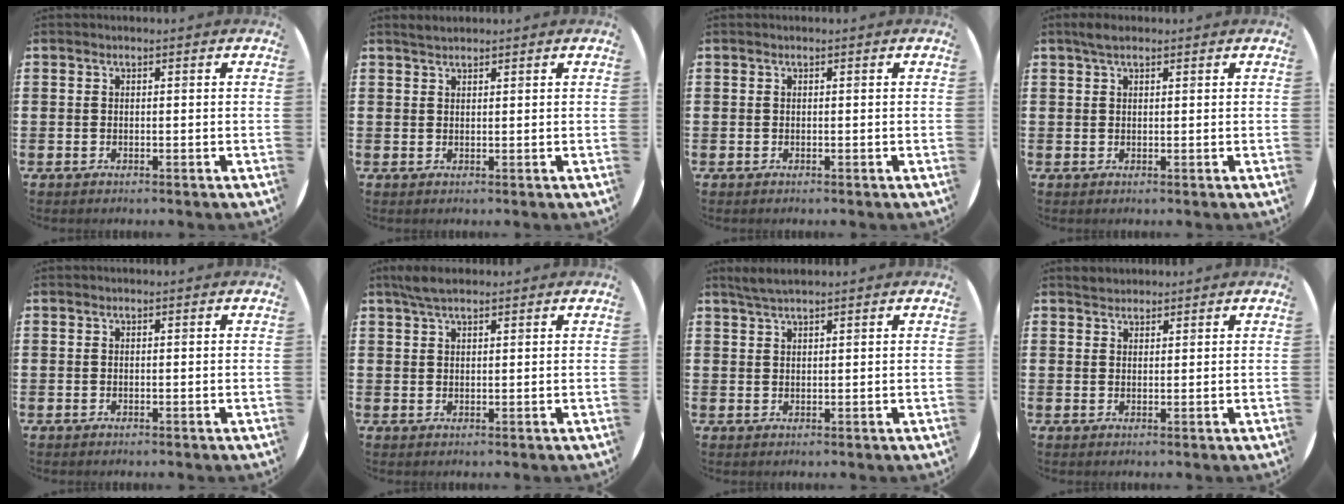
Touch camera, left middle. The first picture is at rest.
{"total": 1.2, "force": [1.2, 0.2, 0.2], "torque": [-0.005, 0.001, 0.023]}
{"total": 0.0}
{"total": 1.8, "force": [1.3, 0.6, 1.1], "torque": [-0.024, 0.006, 0.023]}
{"total": 0.0}
{"total": 3.1, "force": [2.4, 0.9, 1.8], "torque": [-0.040, 0.007, 0.043]}
{"total": 2.1, "force": [1.9, 0.1, 1.0], "torque": [-0.022, 0.002, 0.035]}
{"total": 1.5, "force": [1.5, 0.4, 0.0], "torque": [0.006, -0.001, 0.027]}